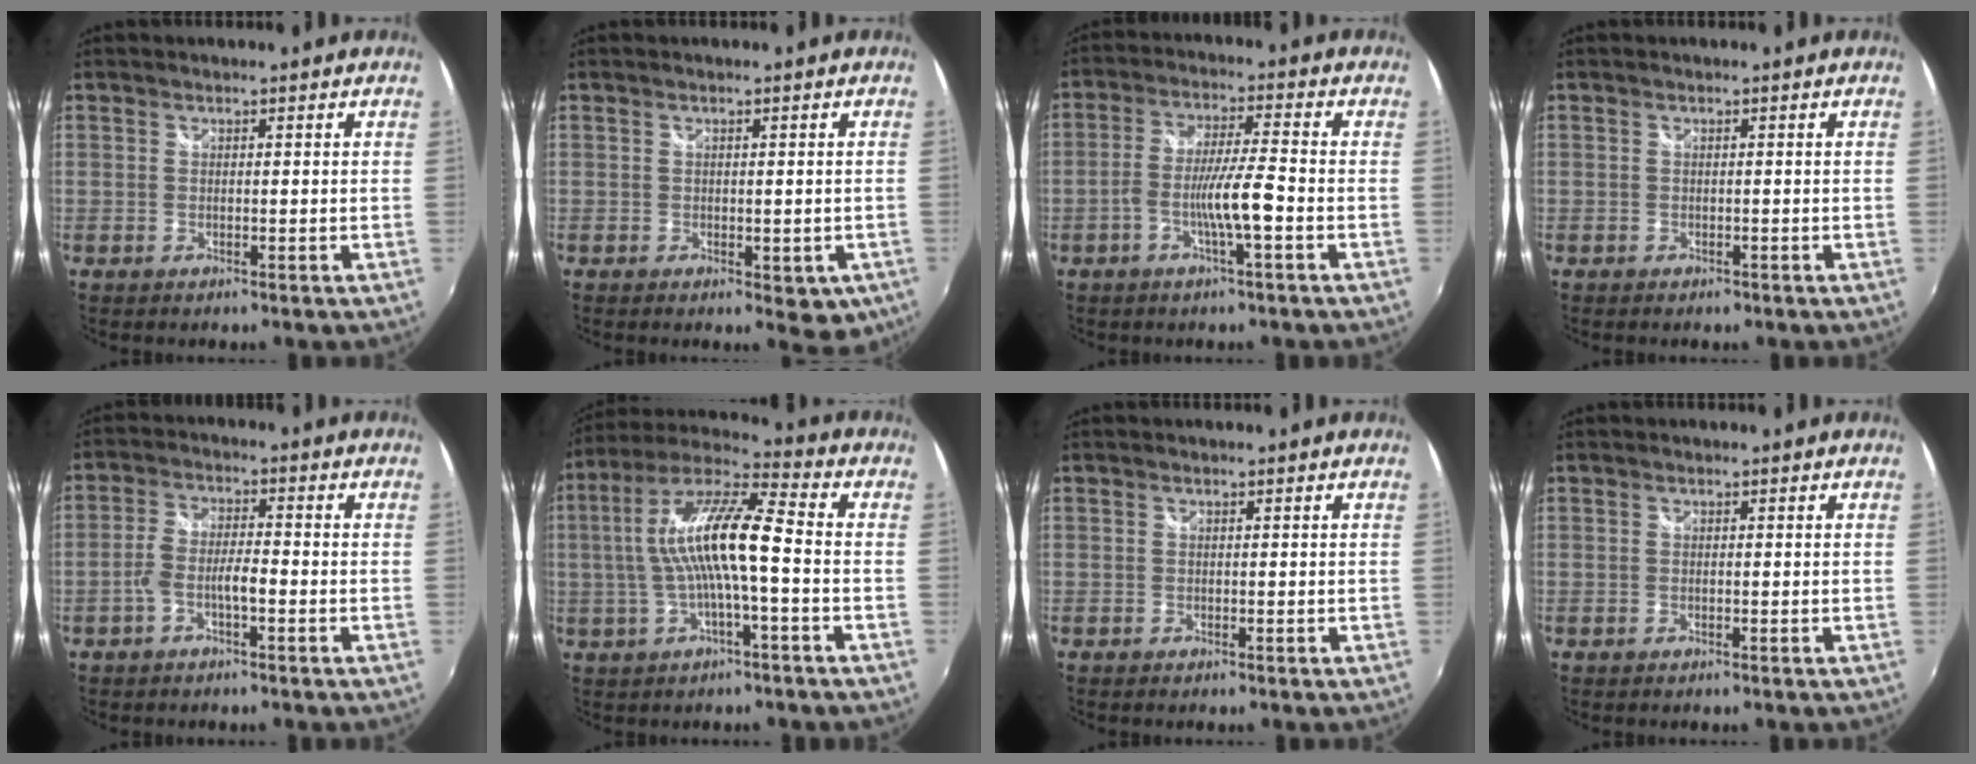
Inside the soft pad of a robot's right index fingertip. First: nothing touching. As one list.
[{"total": 5.1, "force": [-1.9, 3.0, 3.6], "torque": [-0.050, -0.012, -0.019]}, {"total": 7.3, "force": [-2.9, -0.1, 6.8], "torque": [-0.129, -0.001, -0.052]}, {"total": 1.1, "force": [-0.6, 0.9, 0.1], "torque": [-0.004, 0.001, -0.008]}, {"total": 4.5, "force": [-2.1, 1.1, 3.8], "torque": [-0.087, 0.008, -0.041]}, {"total": 13.8, "force": [-0.9, 2.0, 13.6], "torque": [-0.257, 0.015, -0.017]}, {"total": 0.0}, {"total": 0.0}]